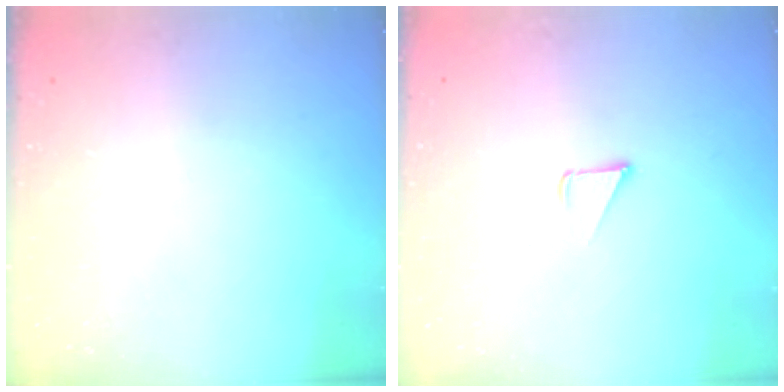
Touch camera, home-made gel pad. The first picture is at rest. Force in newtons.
{"total": 2.4, "press": 2.4, "slide": 0.2}